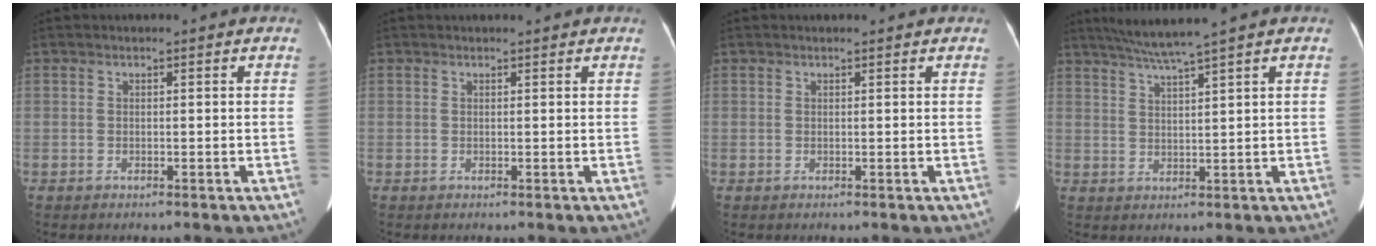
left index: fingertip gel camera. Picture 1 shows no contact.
{"total": 3.2, "force": [3.0, 0.3, 0.9], "torque": [-0.012, 0.024, 0.036]}
{"total": 1.8, "force": [1.6, 0.3, 0.6], "torque": [-0.011, 0.018, 0.018]}
{"total": 5.7, "force": [4.6, -1.7, 2.9], "torque": [-0.055, 0.003, 0.089]}